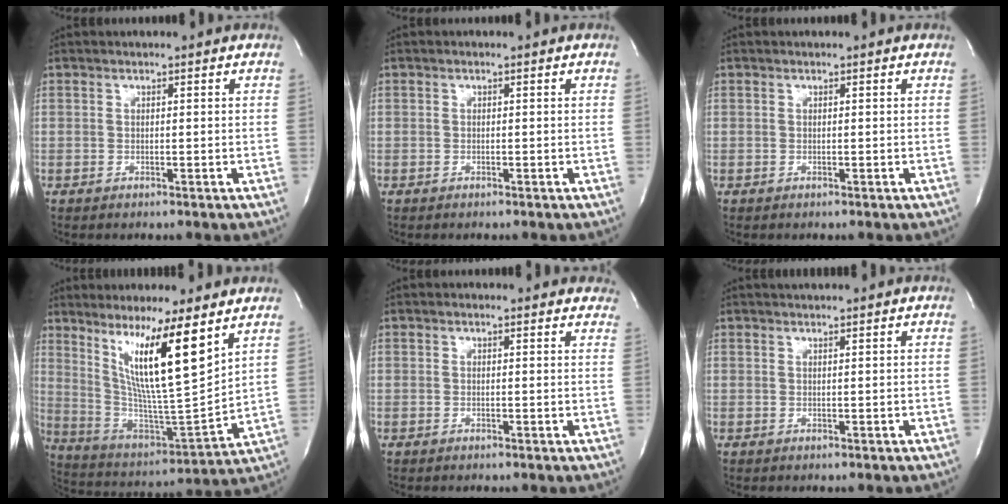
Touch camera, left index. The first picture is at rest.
{"total": 0.0}
{"total": 0.0}
{"total": 14.8, "force": [8.1, -0.2, 12.4], "torque": [-0.230, -0.024, 0.149]}
{"total": 6.6, "force": [6.1, 2.0, 1.4], "torque": [0.003, 0.000, 0.041]}
{"total": 2.2, "force": [2.0, -0.3, 0.9], "torque": [-0.014, 0.009, 0.030]}